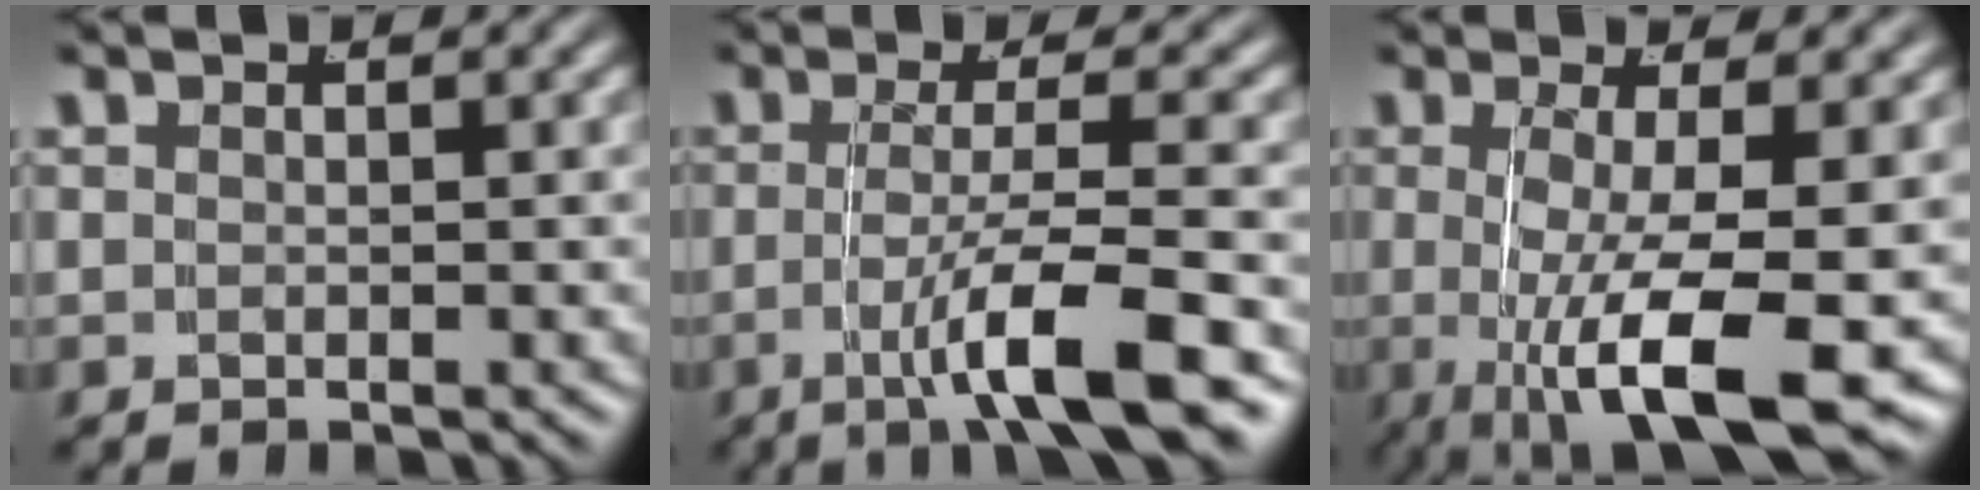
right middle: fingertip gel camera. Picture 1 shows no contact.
{"total": 6.5, "force": [-2.9, 0.9, 5.7], "torque": [-0.094, -0.010, -0.042]}
{"total": 9.3, "force": [-3.0, 2.3, 8.5], "torque": [-0.154, -0.033, -0.028]}